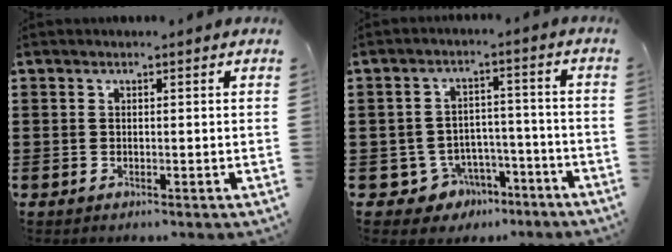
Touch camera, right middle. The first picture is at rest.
{"total": 5.2, "force": [-3.9, 3.4, 1.1], "torque": [-0.042, 0.014, -0.078]}